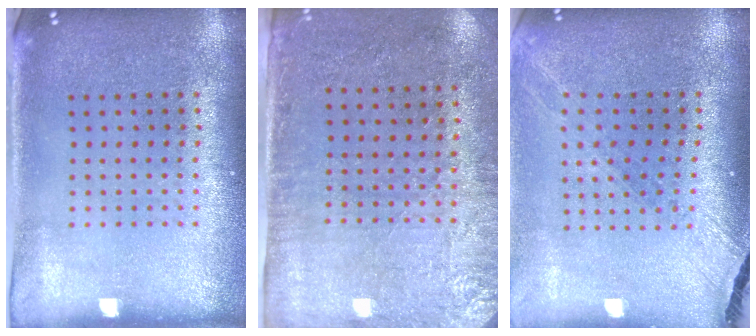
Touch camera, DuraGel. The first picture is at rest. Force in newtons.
{"total": 2.8, "press": 2.3, "slide": 1.5}
{"total": 1.4, "press": 1.4, "slide": 0.1}